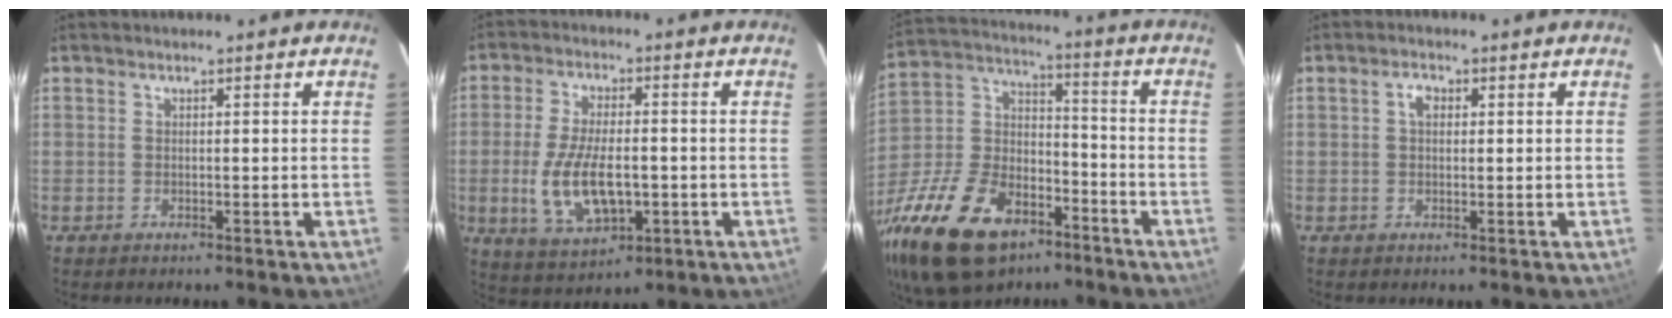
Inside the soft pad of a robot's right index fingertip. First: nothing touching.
{"total": 9.6, "force": [-1.4, 4.7, 8.2], "torque": [-0.167, -0.011, -0.013]}
{"total": 29.6, "force": [-17.7, 16.3, 17.3], "torque": [-0.390, -0.003, -0.293]}
{"total": 2.2, "force": [0.5, 1.5, 1.5], "torque": [-0.028, 0.009, 0.008]}